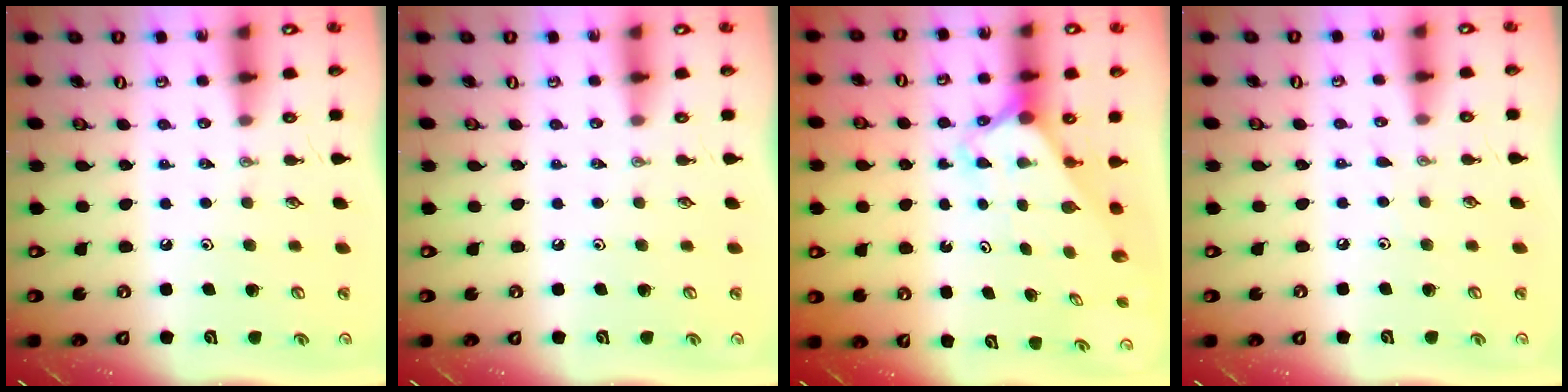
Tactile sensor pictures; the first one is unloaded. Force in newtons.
{"total": 0.0}
{"total": 2.3, "press": 2.3, "slide": 0.2}
{"total": 2.7, "press": 2.6, "slide": 0.3}